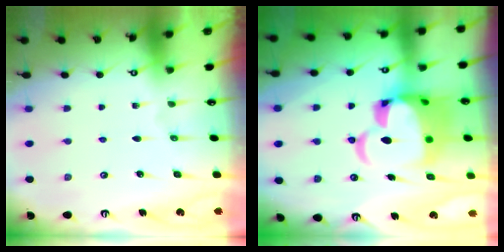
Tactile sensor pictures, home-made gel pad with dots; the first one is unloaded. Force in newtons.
{"total": 13.8, "press": 13.6, "slide": 2.1}